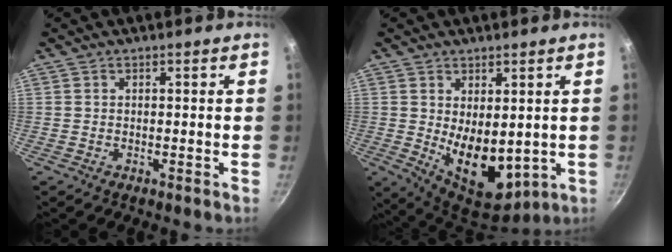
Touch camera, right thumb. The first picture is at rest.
{"total": 12.0, "force": [0.2, 7.0, 9.8], "torque": [-0.122, -0.034, 0.028]}